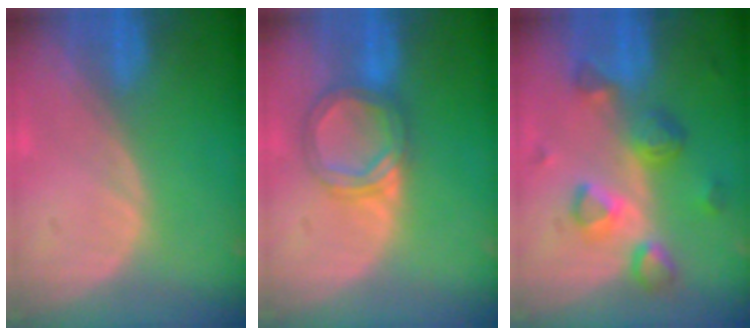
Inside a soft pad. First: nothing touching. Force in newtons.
{"total": 5.3, "press": 5.3, "slide": 0.2}
{"total": 7.9, "press": 7.1, "slide": 3.5}